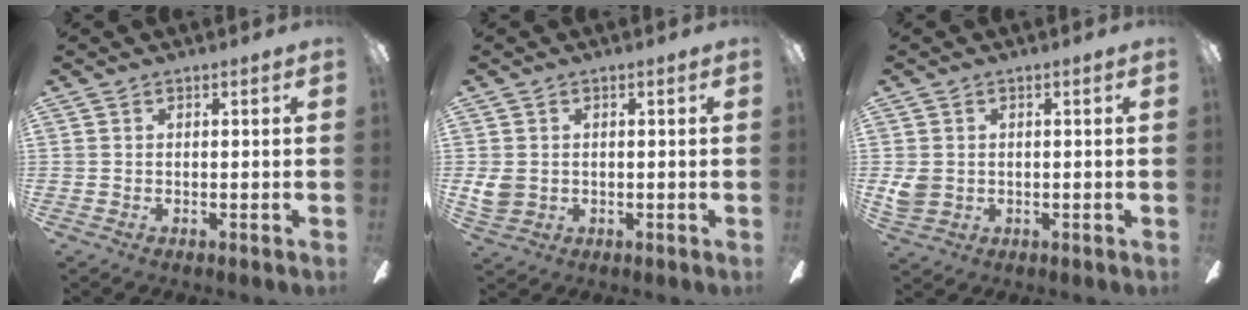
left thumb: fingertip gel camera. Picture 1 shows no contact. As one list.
[{"total": 4.3, "force": [0.5, 3.7, 2.1], "torque": [-0.037, 0.006, 0.011]}, {"total": 4.0, "force": [0.5, 3.6, 1.6], "torque": [-0.016, 0.003, 0.011]}]